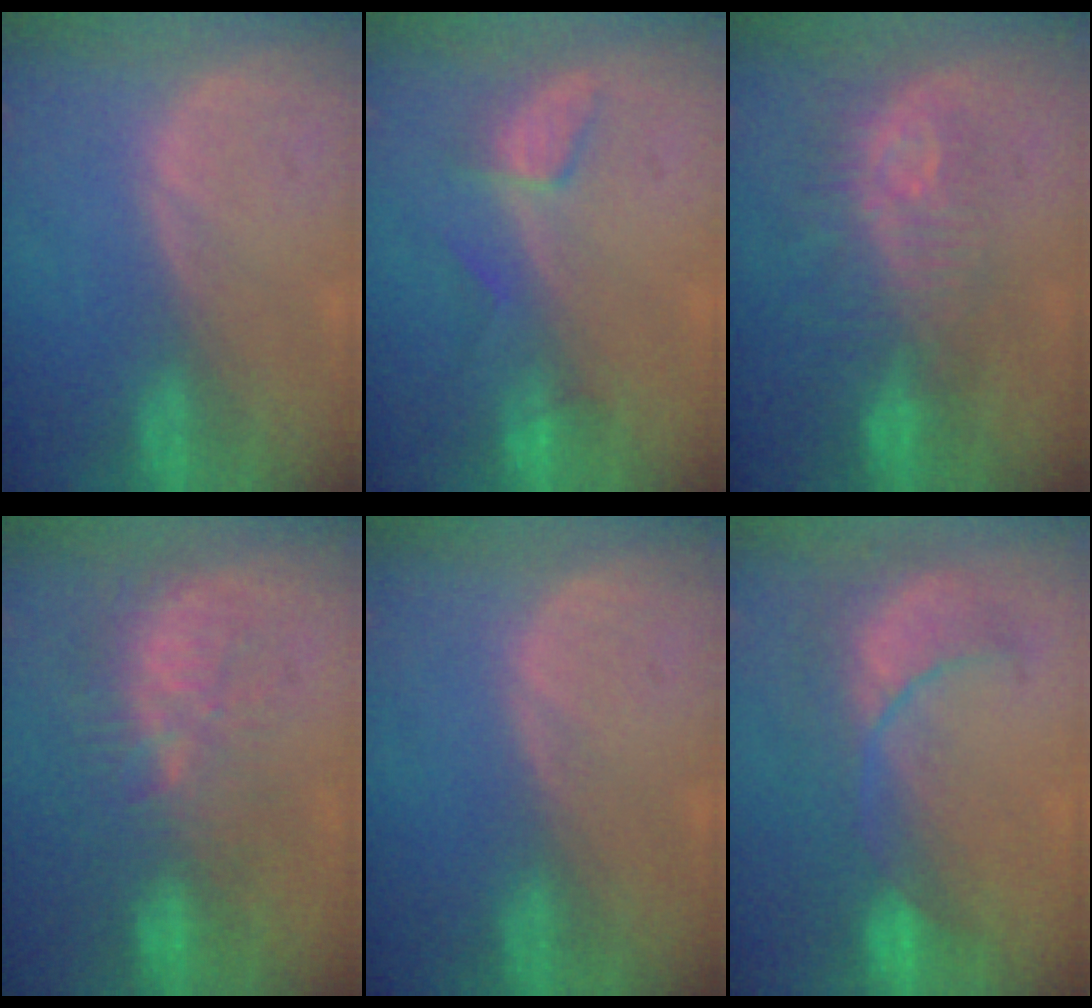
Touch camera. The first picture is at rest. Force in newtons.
{"total": 3.4, "press": 3.4, "slide": 0.3}
{"total": 9.7, "press": 8.7, "slide": 4.4}
{"total": 9.3, "press": 8.9, "slide": 2.5}
{"total": 0.0}
{"total": 8.5, "press": 8.4, "slide": 1.4}